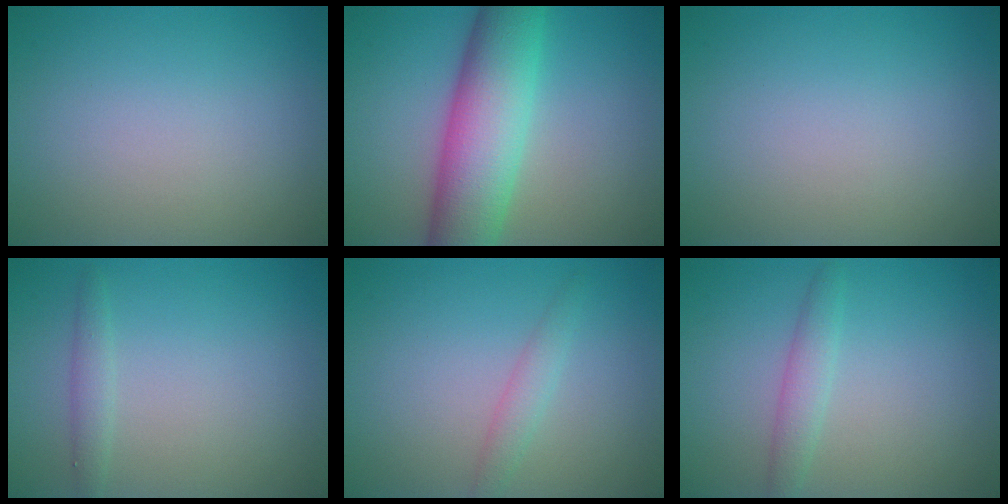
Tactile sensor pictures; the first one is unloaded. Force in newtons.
{"total": 9.3, "press": 9.3, "slide": 0.4}
{"total": 0.0}
{"total": 1.2, "press": 1.2, "slide": 0.0}
{"total": 1.6, "press": 1.6, "slide": 0.0}
{"total": 1.9, "press": 1.9, "slide": 0.1}